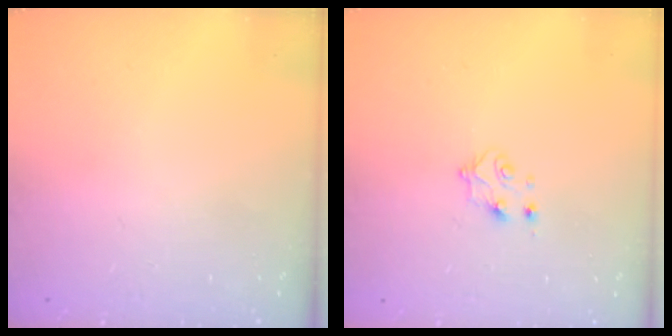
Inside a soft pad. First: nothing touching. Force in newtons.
{"total": 4.4, "press": 4.4, "slide": 0.5}